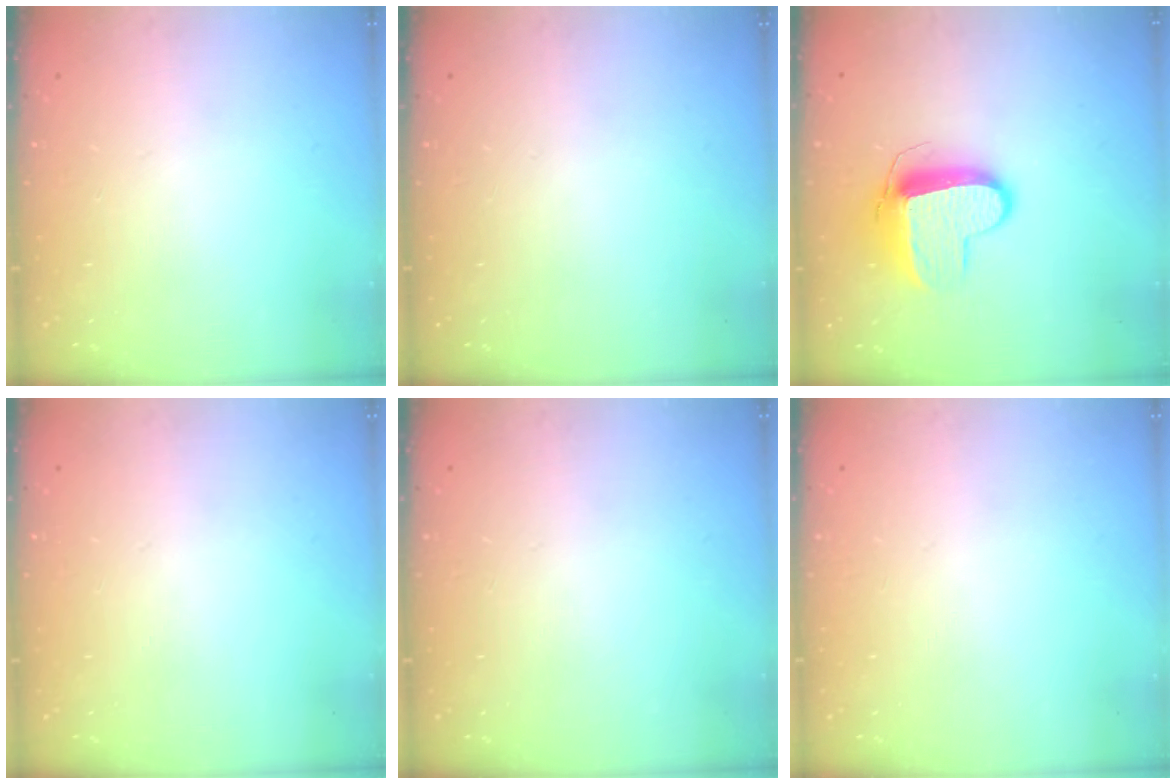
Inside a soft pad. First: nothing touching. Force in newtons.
{"total": 0.0}
{"total": 11.1, "press": 11.1, "slide": 0.4}
{"total": 0.0}
{"total": 0.0}
{"total": 0.0}